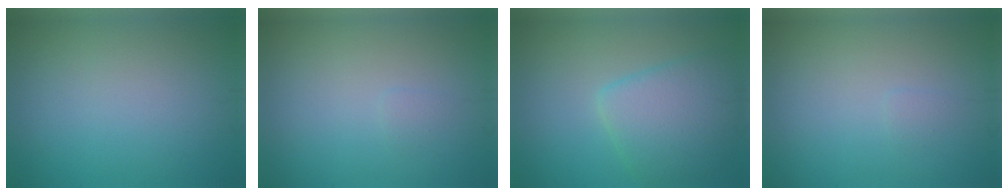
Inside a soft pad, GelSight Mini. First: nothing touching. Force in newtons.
{"total": 0.5, "press": 0.5, "slide": 0.0}
{"total": 5.3, "press": 5.3, "slide": 0.3}
{"total": 0.5, "press": 0.5, "slide": 0.0}